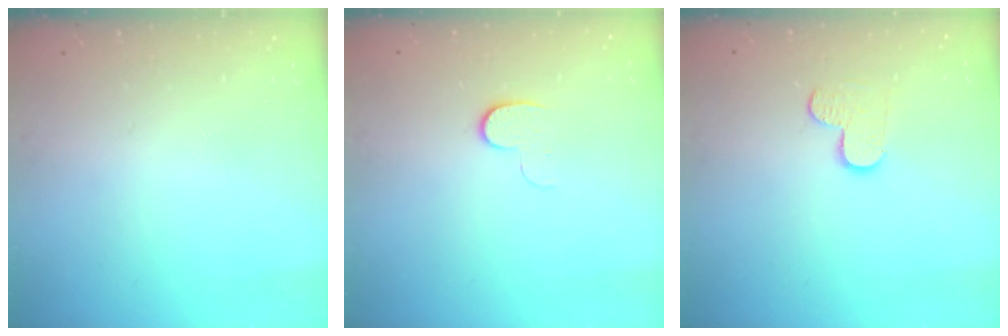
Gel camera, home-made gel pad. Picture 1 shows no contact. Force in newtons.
{"total": 5.5, "press": 5.4, "slide": 0.8}
{"total": 4.8, "press": 4.8, "slide": 0.5}